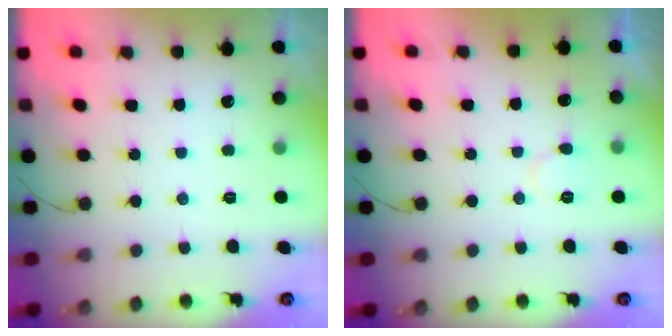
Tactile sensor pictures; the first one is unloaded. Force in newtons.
{"total": 6.4, "press": 6.4, "slide": 0.5}